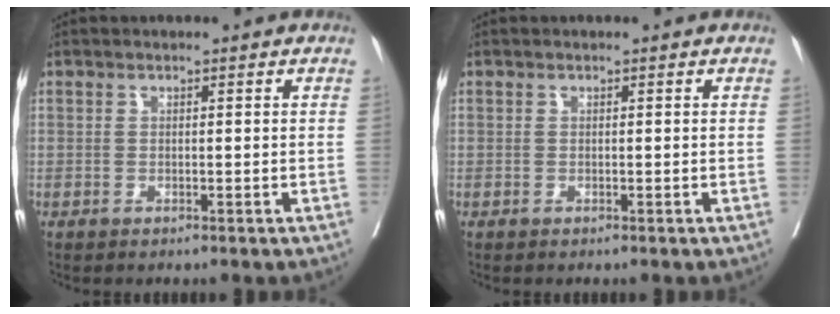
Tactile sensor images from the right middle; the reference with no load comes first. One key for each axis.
{"total": 0.0}